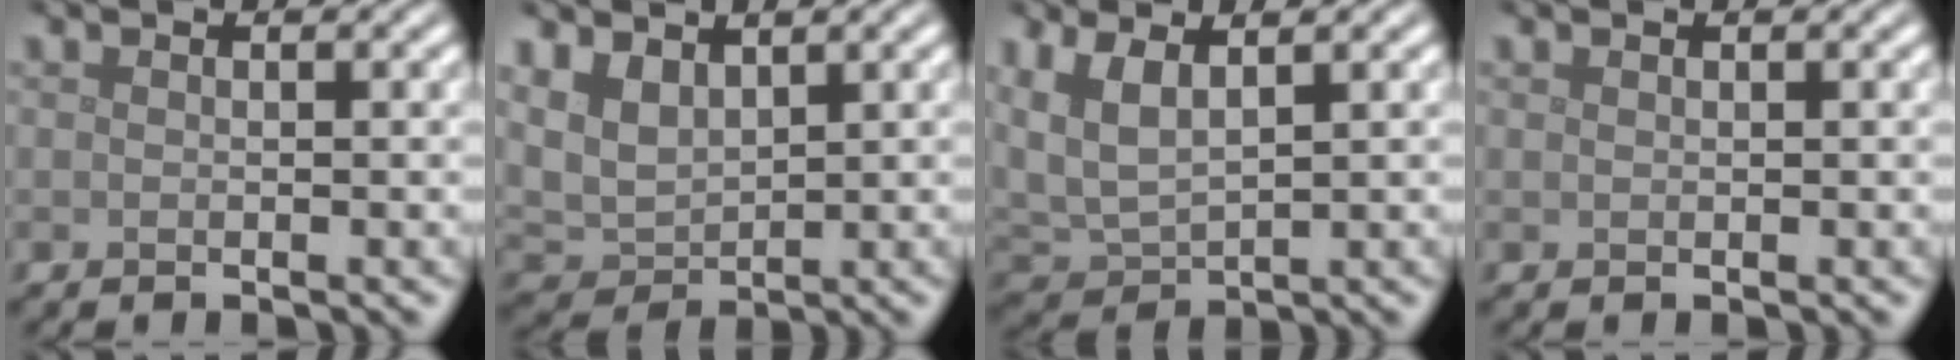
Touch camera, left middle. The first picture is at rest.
{"total": 3.8, "force": [2.2, 2.3, 2.1], "torque": [-0.055, -0.006, 0.042]}
{"total": 4.3, "force": [2.0, 2.0, 3.3], "torque": [-0.085, 0.001, 0.040]}
{"total": 0.0}